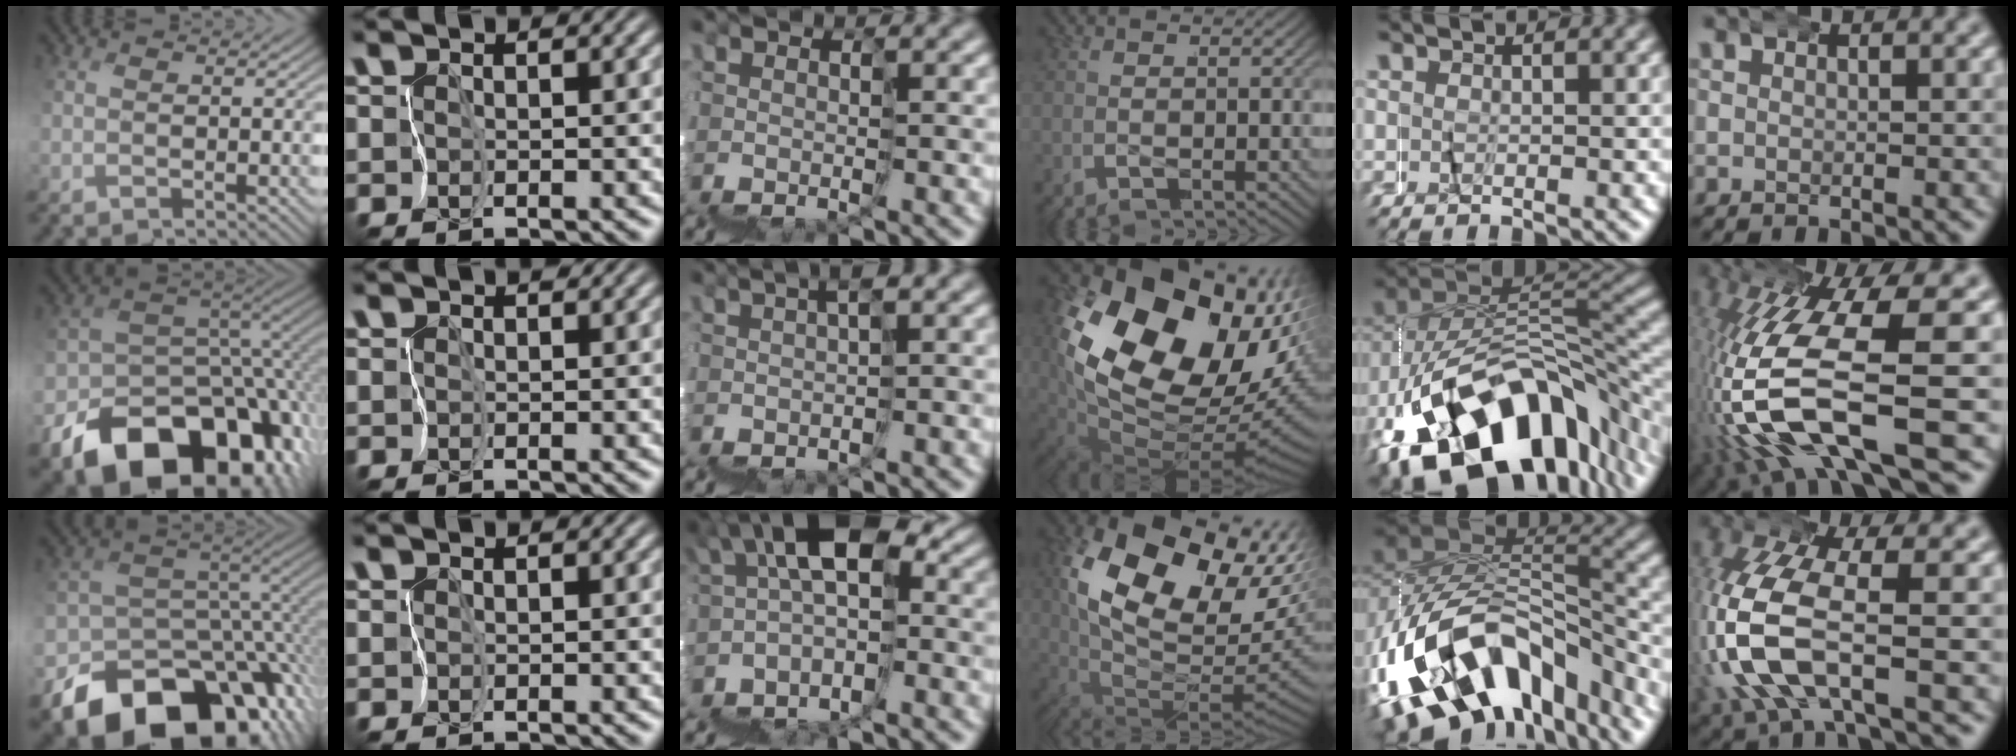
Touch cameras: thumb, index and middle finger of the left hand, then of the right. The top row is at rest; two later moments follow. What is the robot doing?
{"motion": "wrap", "object": "masking tape"}